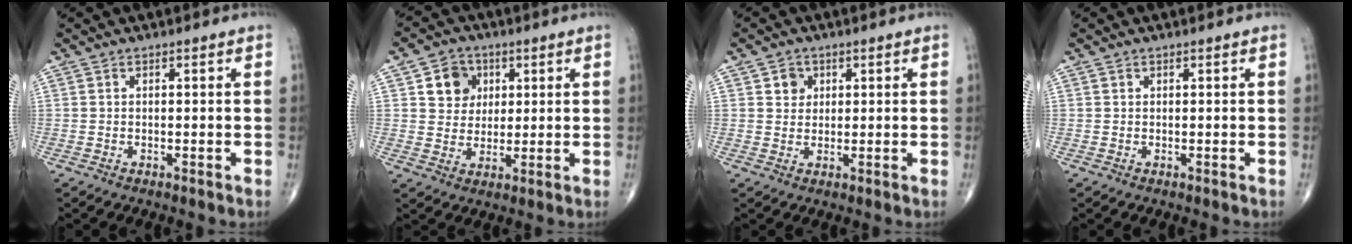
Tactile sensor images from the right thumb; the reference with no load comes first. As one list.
[{"total": 7.2, "force": [2.5, 6.2, 2.7], "torque": [-0.011, -0.006, 0.042]}, {"total": 2.9, "force": [1.2, 2.5, 0.9], "torque": [0.001, -0.005, 0.017]}, {"total": 0.0}]